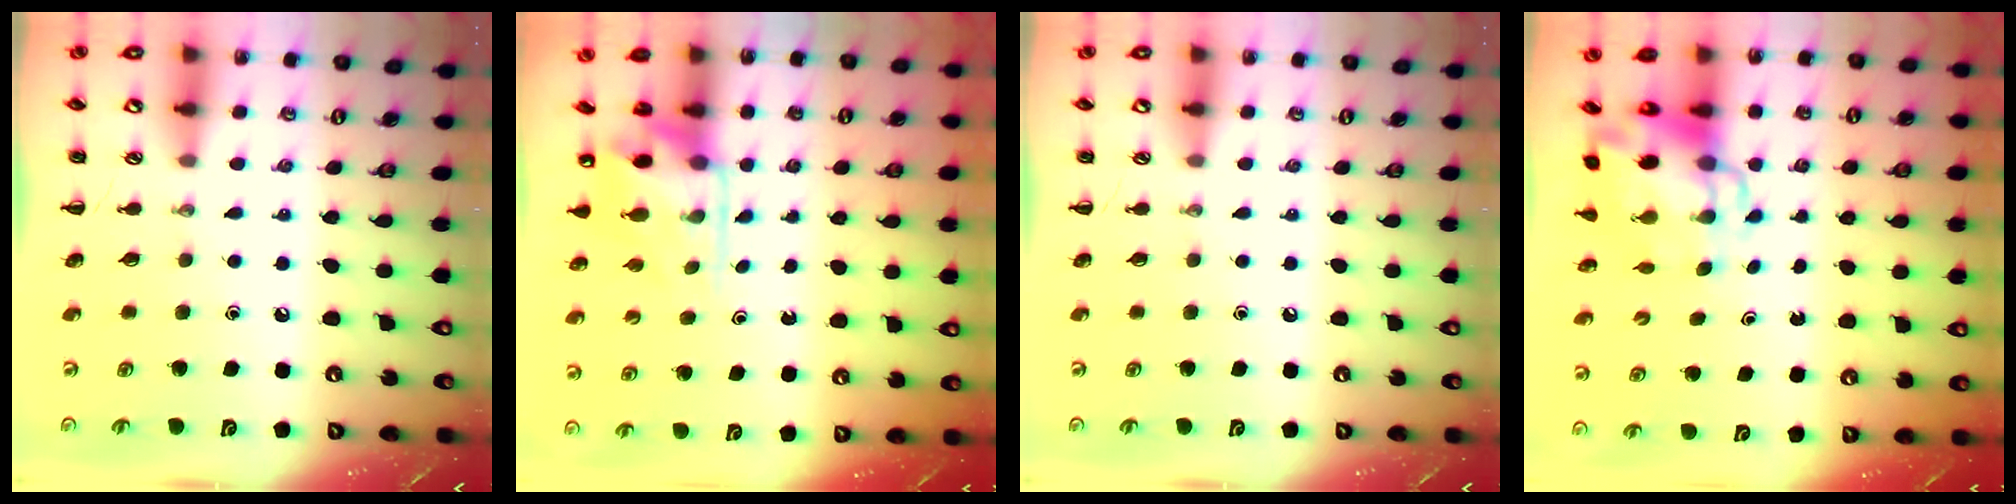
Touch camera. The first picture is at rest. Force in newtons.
{"total": 4.8, "press": 4.8, "slide": 0.6}
{"total": 0.0}
{"total": 7.4, "press": 7.1, "slide": 2.0}